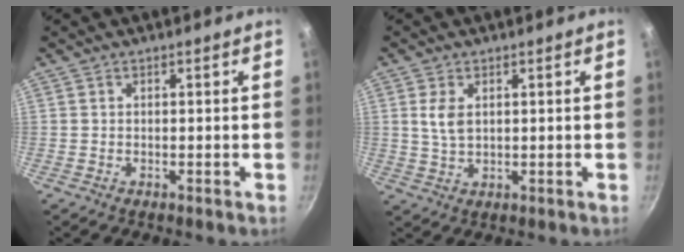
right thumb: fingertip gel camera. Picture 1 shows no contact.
{"total": 4.2, "force": [1.1, 2.5, 3.2], "torque": [-0.061, -0.005, 0.024]}